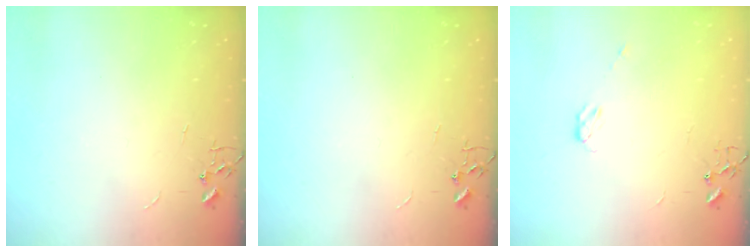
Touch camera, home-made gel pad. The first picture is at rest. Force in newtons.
{"total": 0.0}
{"total": 3.5, "press": 3.5, "slide": 0.5}